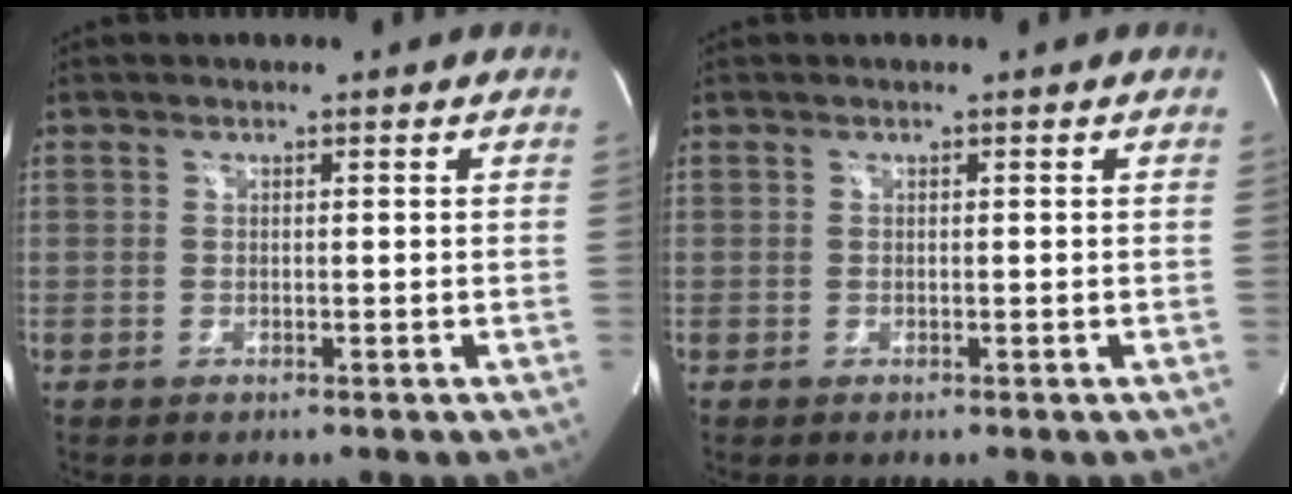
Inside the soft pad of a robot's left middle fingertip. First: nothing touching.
{"total": 0.0}